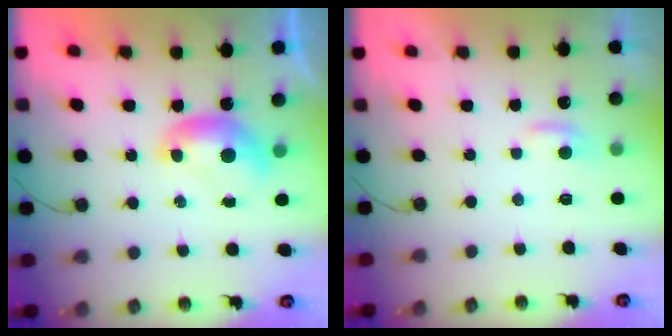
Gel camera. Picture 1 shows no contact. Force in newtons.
{"total": 1.1, "press": 1.1, "slide": 0.4}